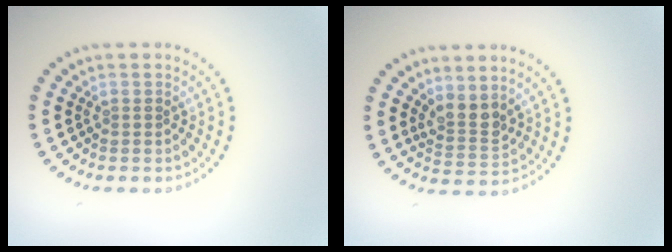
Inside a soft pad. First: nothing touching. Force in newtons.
{"total": 2.4, "press": 2.0, "slide": 1.4}